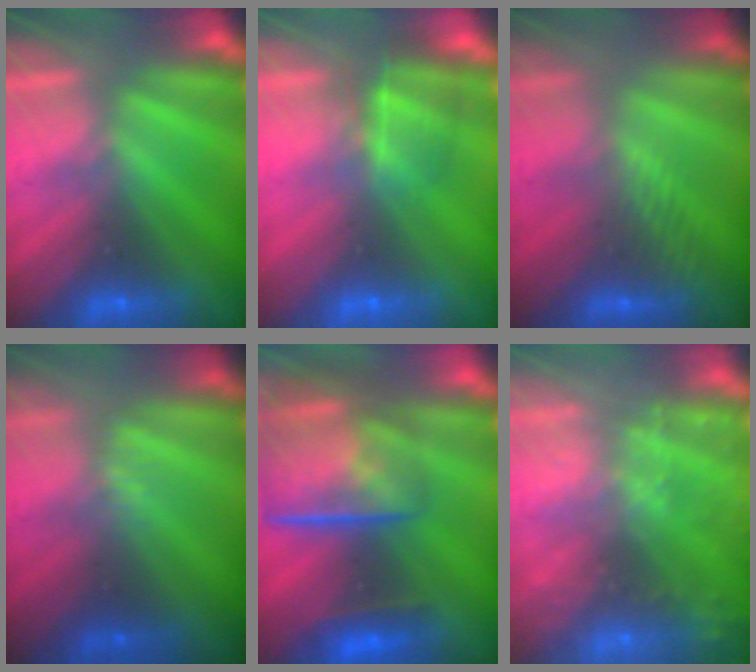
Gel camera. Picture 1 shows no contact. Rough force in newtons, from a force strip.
{"total": 5.1}
{"total": 2.4}
{"total": 2.3}
{"total": 7.6}
{"total": 5.8}